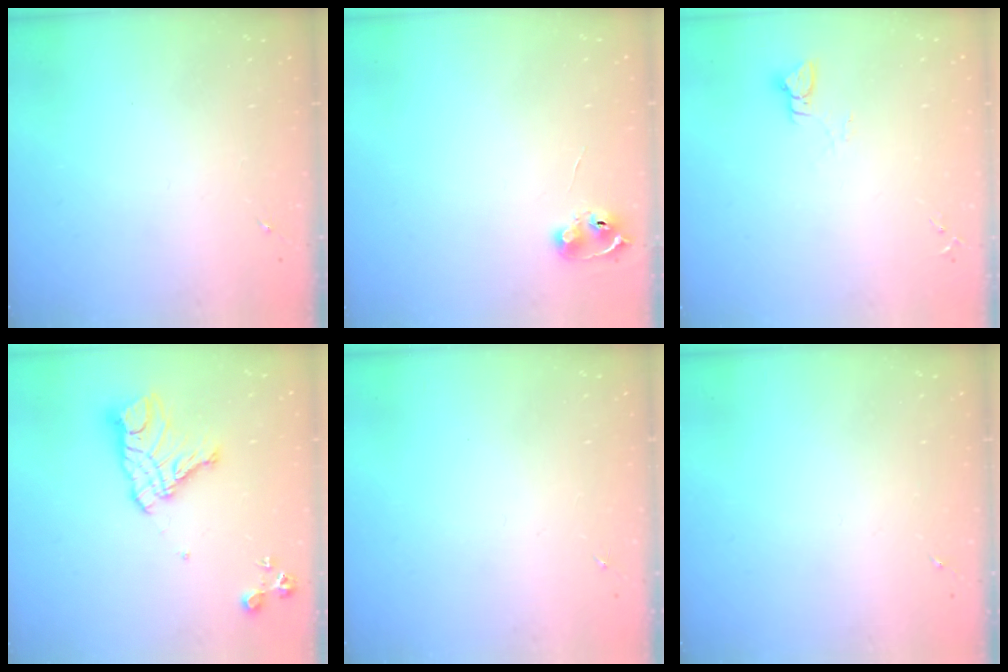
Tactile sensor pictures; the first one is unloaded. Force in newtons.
{"total": 6.3, "press": 6.3, "slide": 0.8}
{"total": 3.0, "press": 3.0, "slide": 0.3}
{"total": 14.4, "press": 14.3, "slide": 1.3}
{"total": 0.0}
{"total": 0.0}